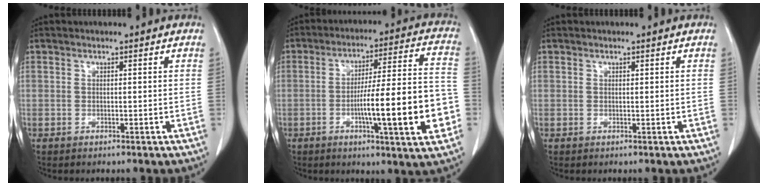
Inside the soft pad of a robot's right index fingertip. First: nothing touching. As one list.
[{"total": 16.9, "force": [-4.3, 1.1, 16.3], "torque": [-0.235, 0.010, -0.061]}, {"total": 0.0}]